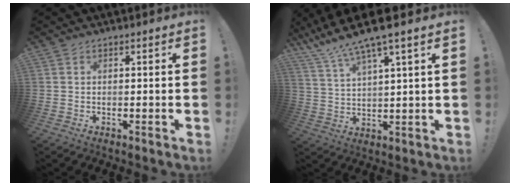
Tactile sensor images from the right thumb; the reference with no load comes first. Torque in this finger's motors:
{"motor_torque": [1.48, 1.68, 1.17, 1.07, 0.05]}